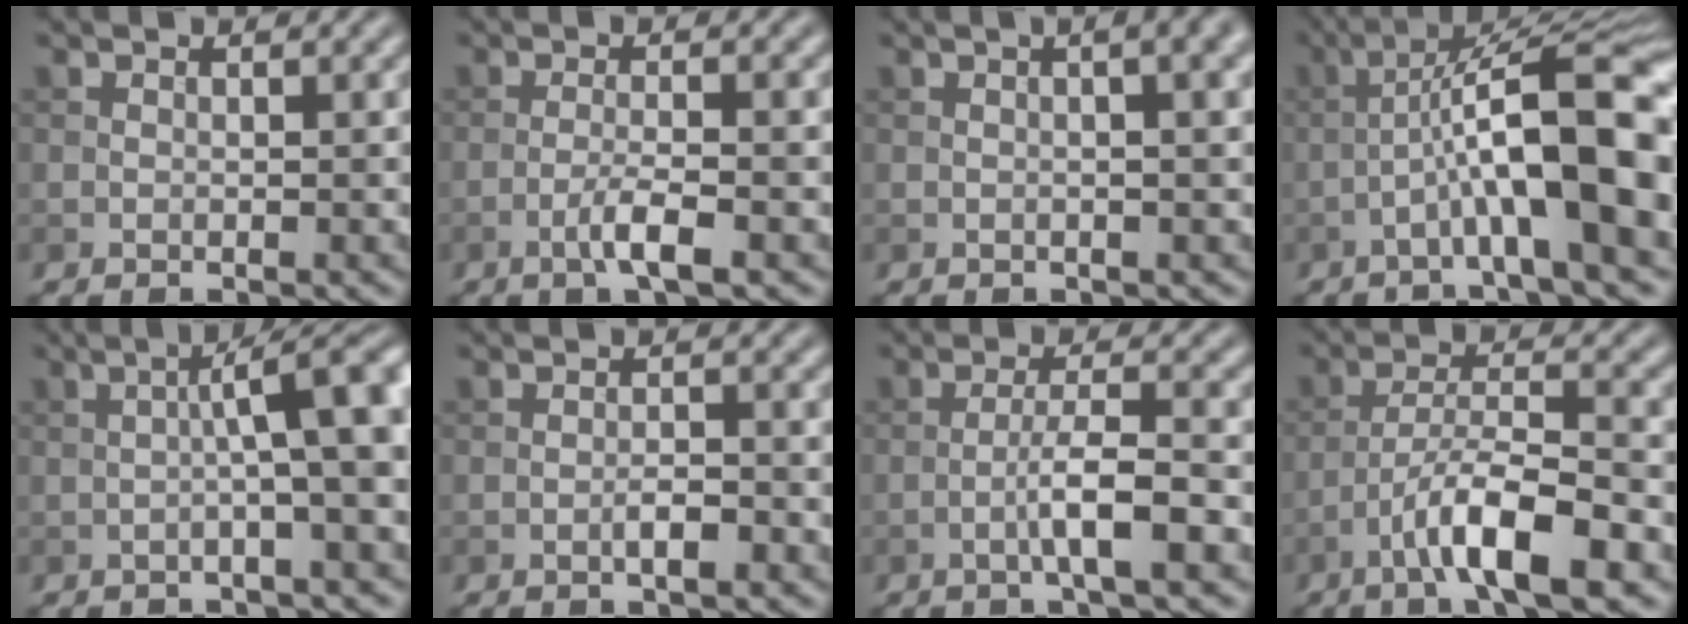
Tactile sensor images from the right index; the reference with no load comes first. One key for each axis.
{"total": 3.2, "fx": -1.4, "fy": 0.4, "fz": 2.9, "tx": -0.052, "ty": 0.008, "tz": -0.033}
{"total": 8.0, "fx": 2.7, "fy": 3.6, "fz": 6.5, "tx": -0.032, "ty": 0.039, "tz": -0.002}
{"total": 11.3, "fx": -2.3, "fy": 1.9, "fz": 10.9, "tx": -0.167, "ty": 0.033, "tz": -0.039}
{"total": 7.2, "fx": 0.4, "fy": 1.0, "fz": 7.2, "tx": -0.103, "ty": 0.014, "tz": -0.002}
{"total": 1.9, "fx": -0.8, "fy": 0.4, "fz": 1.6, "tx": -0.028, "ty": 0.003, "tz": -0.016}
{"total": 4.0, "fx": -1.5, "fy": 0.4, "fz": 3.7, "tx": -0.066, "ty": 0.011, "tz": -0.033}
{"total": 7.7, "fx": -4.0, "fy": 1.7, "fz": 6.3, "tx": -0.108, "ty": 0.012, "tz": -0.072}